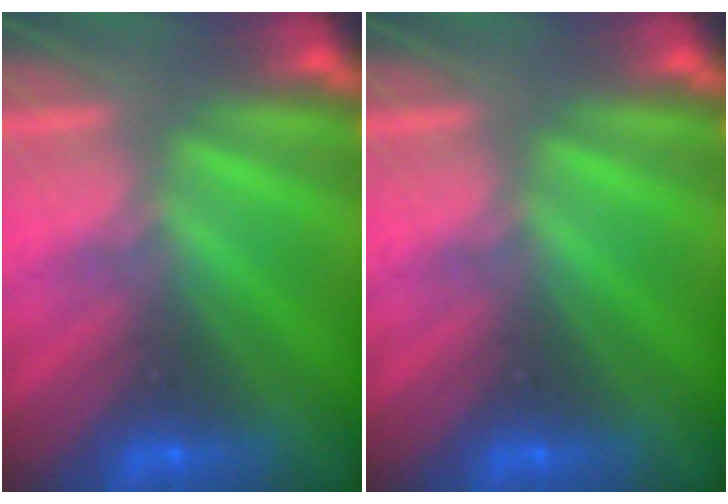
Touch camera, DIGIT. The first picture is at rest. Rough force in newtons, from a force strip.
{"total": 0.0}